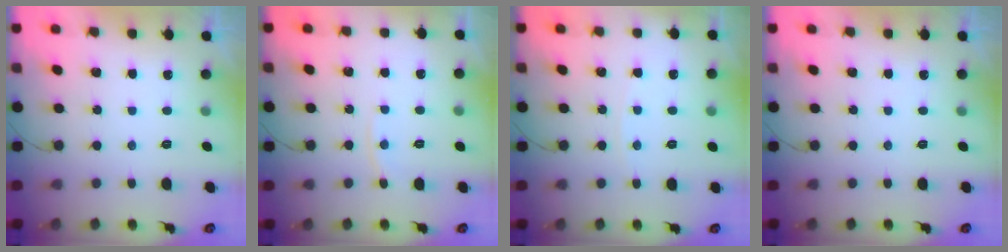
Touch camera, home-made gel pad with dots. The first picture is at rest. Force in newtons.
{"total": 4.9, "press": 4.8, "slide": 0.7}
{"total": 2.7, "press": 2.7, "slide": 0.5}
{"total": 0.0}